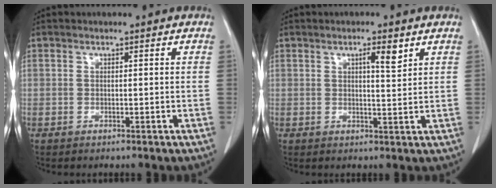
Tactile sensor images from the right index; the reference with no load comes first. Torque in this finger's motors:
{"motor_torque": [0.26, 0.25, 0.05, 0.04]}